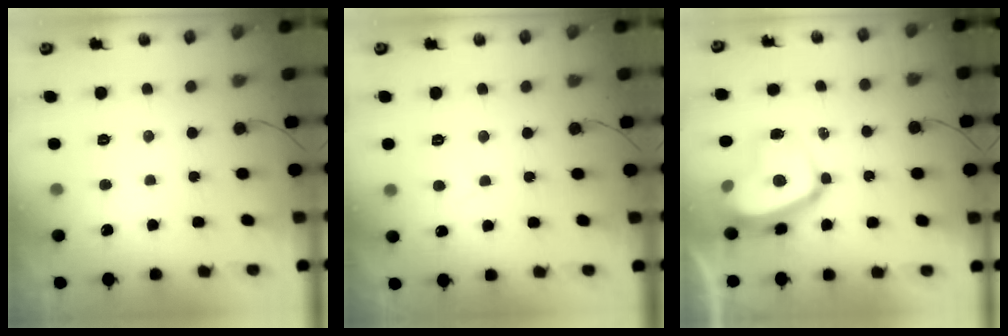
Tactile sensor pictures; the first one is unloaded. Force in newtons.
{"total": 2.3, "press": 2.3, "slide": 0.2}
{"total": 11.4, "press": 11.4, "slide": 0.9}